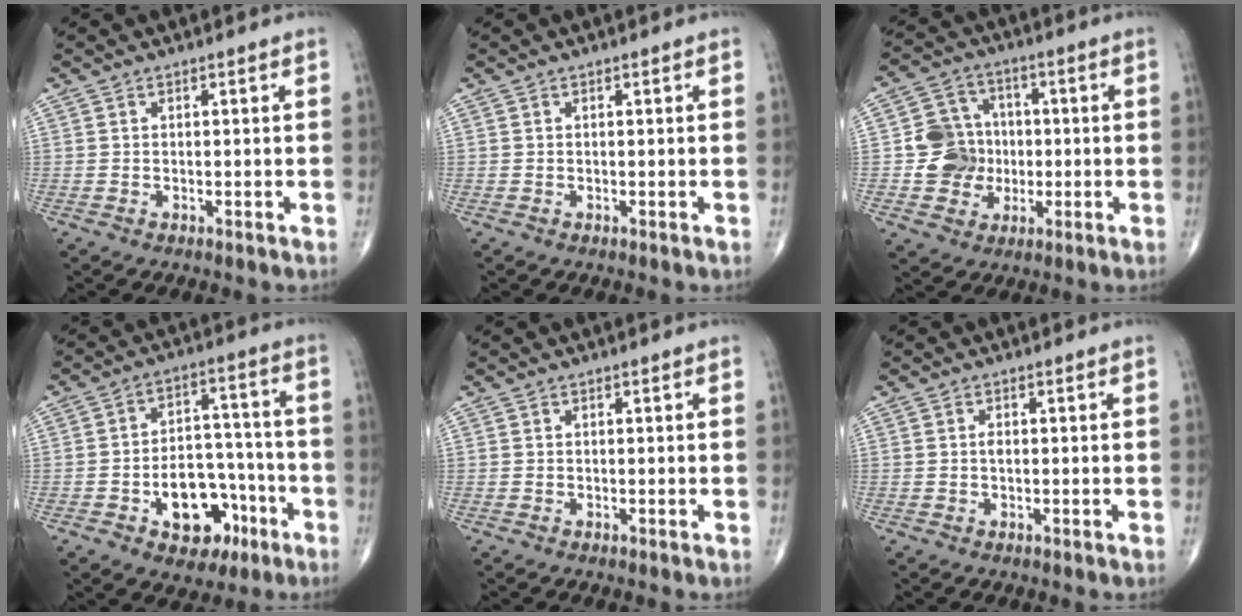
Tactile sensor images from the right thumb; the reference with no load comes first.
{"total": 0.0}
{"total": 9.7, "force": [-0.8, 9.0, 3.4], "torque": [-0.014, 0.017, -0.014]}
{"total": 13.7, "force": [-5.8, 8.9, 8.6], "torque": [-0.085, 0.055, -0.080]}
{"total": 0.0}
{"total": 0.9, "force": [0.0, 0.5, 0.7], "torque": [-0.013, 0.001, -0.001]}